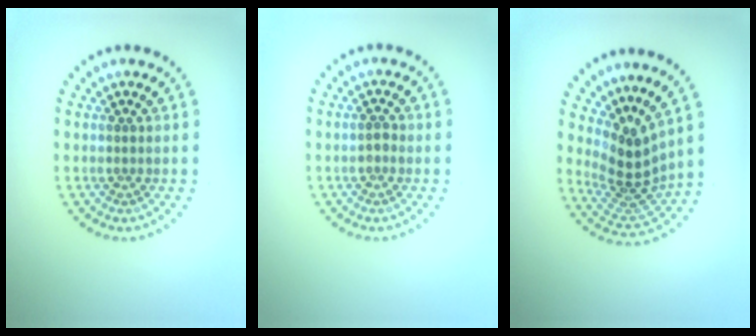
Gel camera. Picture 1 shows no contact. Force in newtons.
{"total": 1.0, "press": 1.0, "slide": 0.2}
{"total": 3.9, "press": 2.7, "slide": 2.8}